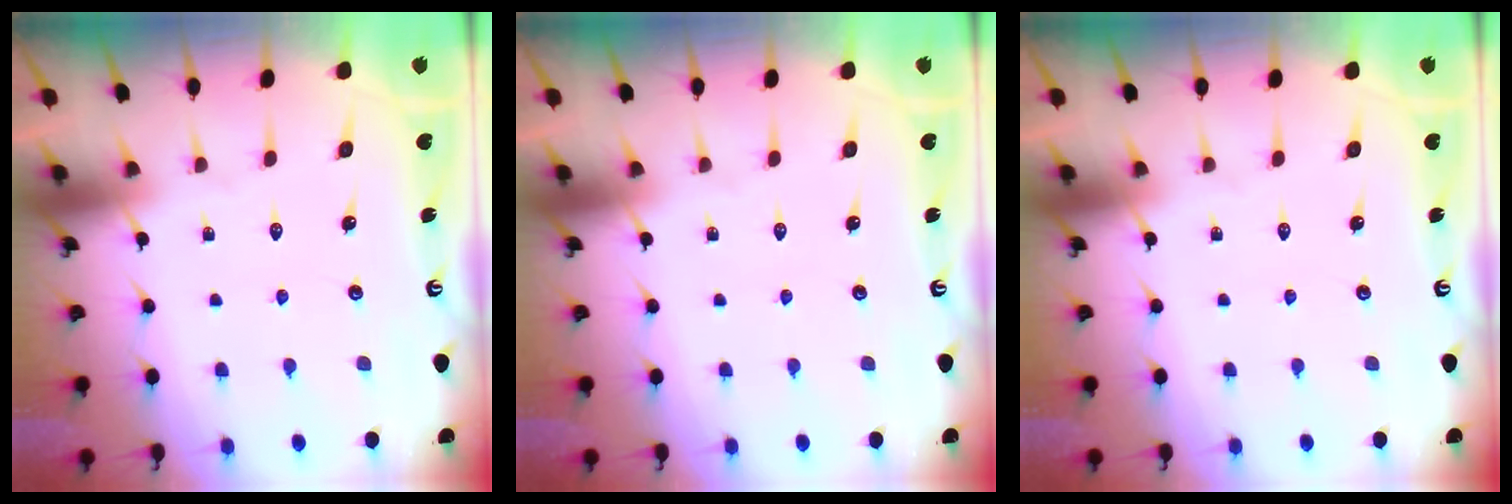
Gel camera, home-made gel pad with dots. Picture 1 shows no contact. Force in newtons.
{"total": 0.0}
{"total": 0.0}